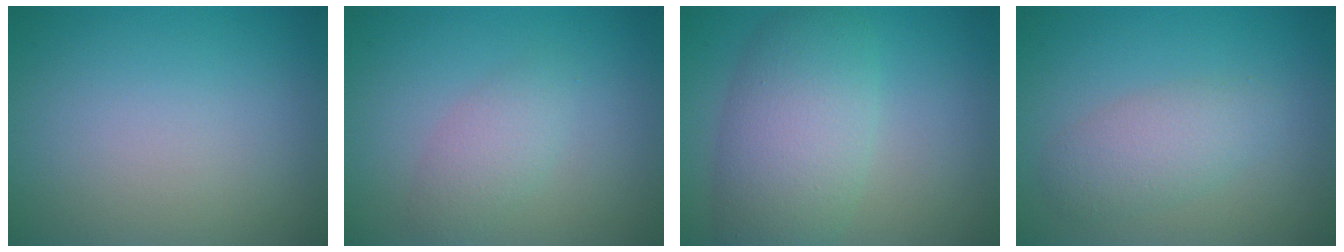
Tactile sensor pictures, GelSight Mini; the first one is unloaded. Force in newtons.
{"total": 2.2, "press": 2.2, "slide": 0.0}
{"total": 6.8, "press": 6.8, "slide": 0.2}
{"total": 3.0, "press": 3.0, "slide": 0.0}